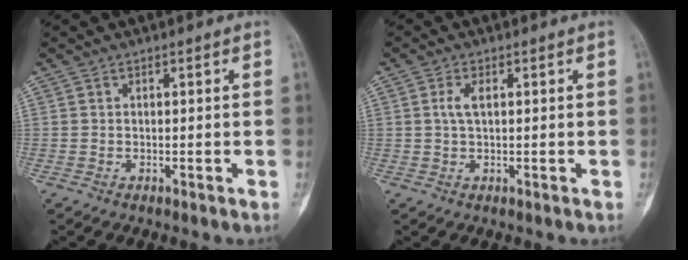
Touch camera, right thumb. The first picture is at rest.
{"total": 2.4, "force": [0.5, 1.0, 2.1], "torque": [-0.049, 0.006, 0.010]}